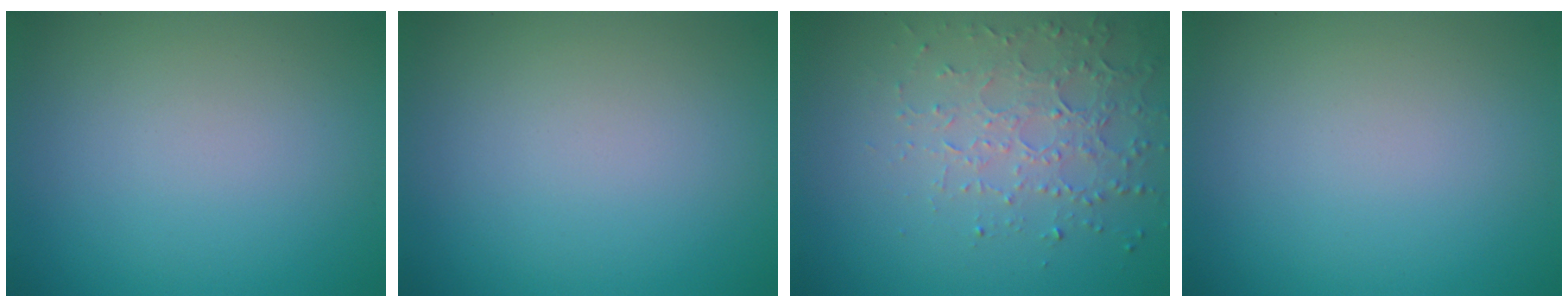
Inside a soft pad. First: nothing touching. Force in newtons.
{"total": 0.0}
{"total": 3.5, "press": 3.0, "slide": 1.7}
{"total": 0.0}